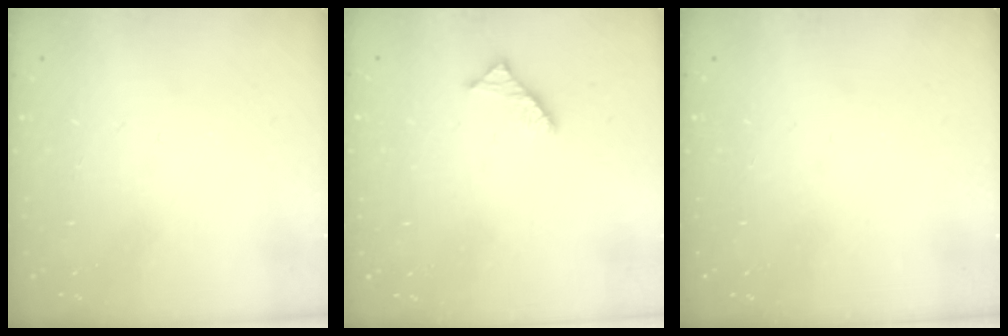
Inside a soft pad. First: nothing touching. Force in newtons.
{"total": 2.9, "press": 2.9, "slide": 0.4}
{"total": 0.0}